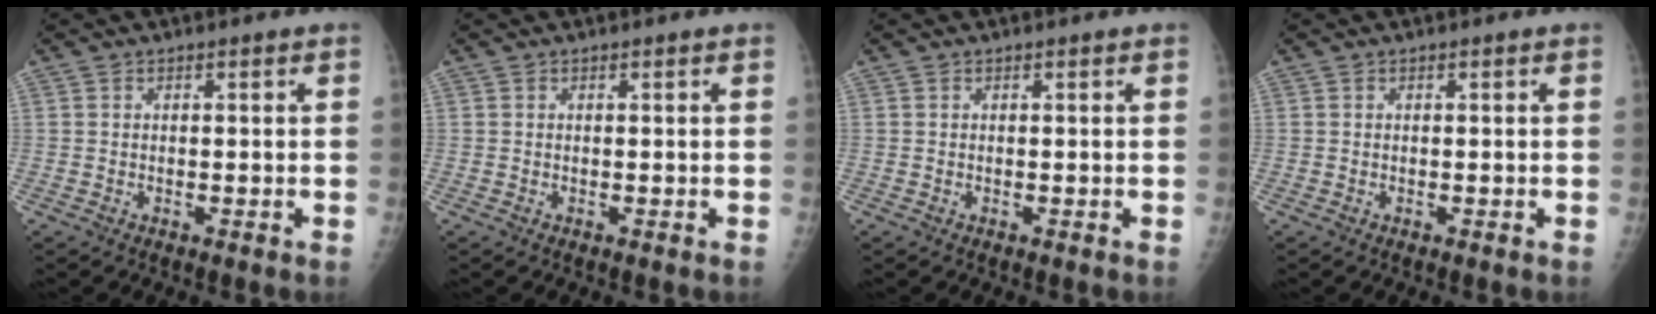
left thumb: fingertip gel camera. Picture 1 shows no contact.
{"total": 0.0}
{"total": 0.0}
{"total": 0.0}